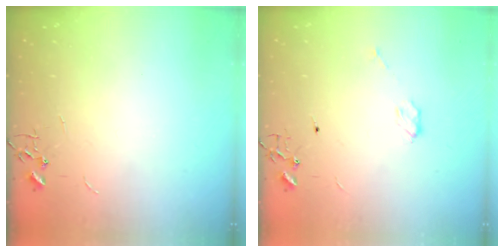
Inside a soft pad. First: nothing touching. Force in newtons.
{"total": 3.9, "press": 3.9, "slide": 0.3}